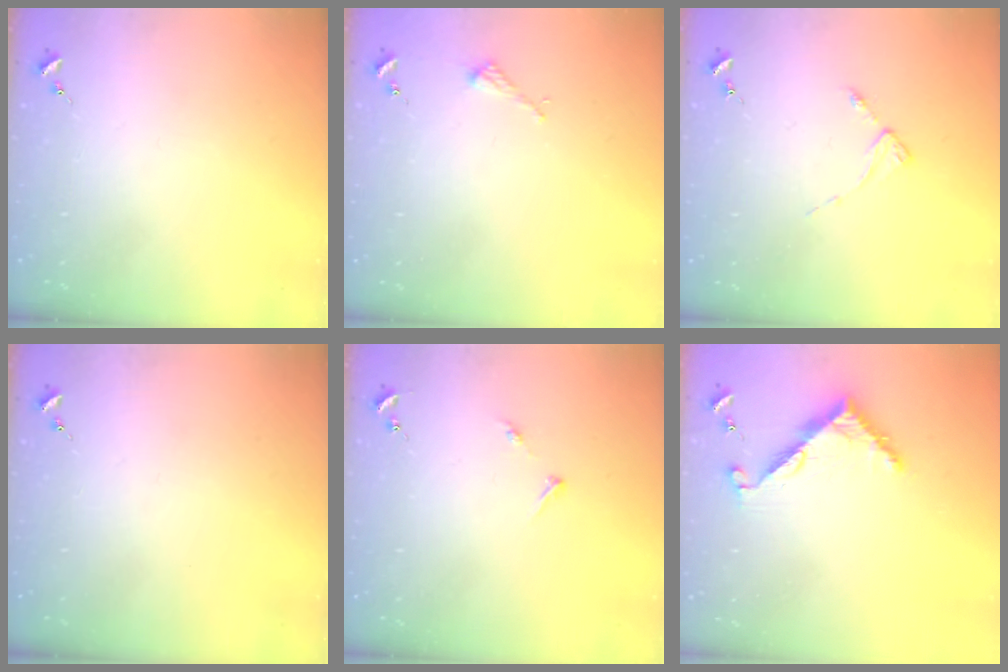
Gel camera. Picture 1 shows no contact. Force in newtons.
{"total": 2.2, "press": 2.2, "slide": 0.2}
{"total": 2.9, "press": 2.8, "slide": 0.4}
{"total": 0.0}
{"total": 5.2, "press": 5.2, "slide": 0.6}
{"total": 7.8, "press": 7.8, "slide": 0.1}